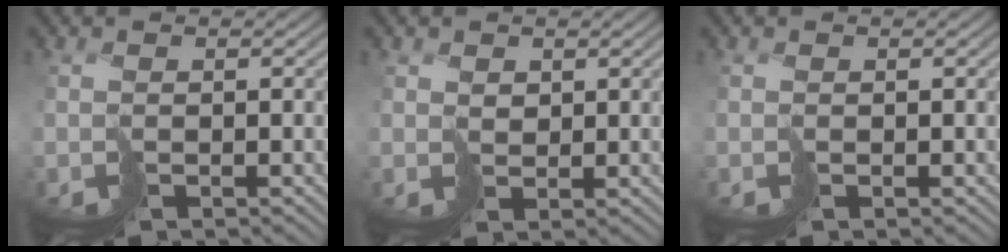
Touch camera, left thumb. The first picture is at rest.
{"total": 2.1, "force": [1.9, 0.8, -0.1], "torque": [-0.001, 0.007, 0.041]}
{"total": 0.0}